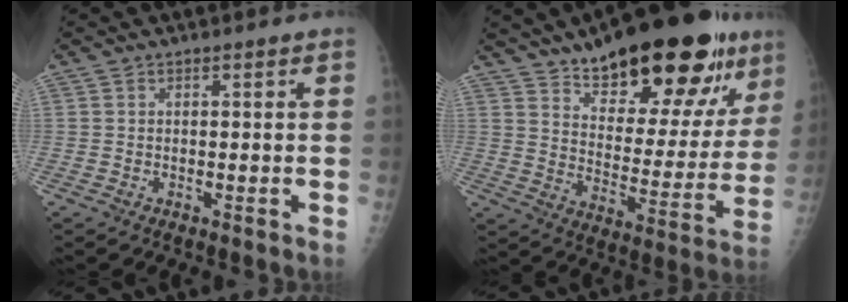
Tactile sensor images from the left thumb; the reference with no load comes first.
{"total": 26.9, "force": [17.3, 10.1, 18.0], "torque": [-0.224, -0.067, 0.259]}